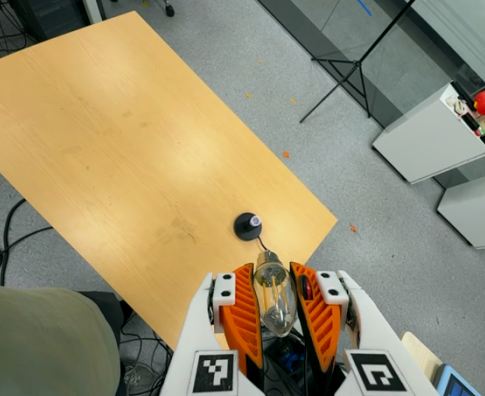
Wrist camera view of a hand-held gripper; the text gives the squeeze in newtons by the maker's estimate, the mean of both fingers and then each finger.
{"total": 20.0, "left": 21.5, "right": 18.4}